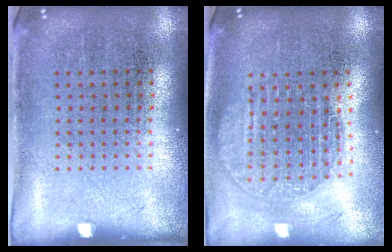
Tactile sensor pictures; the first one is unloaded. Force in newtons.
{"total": 1.8, "press": 1.5, "slide": 0.9}